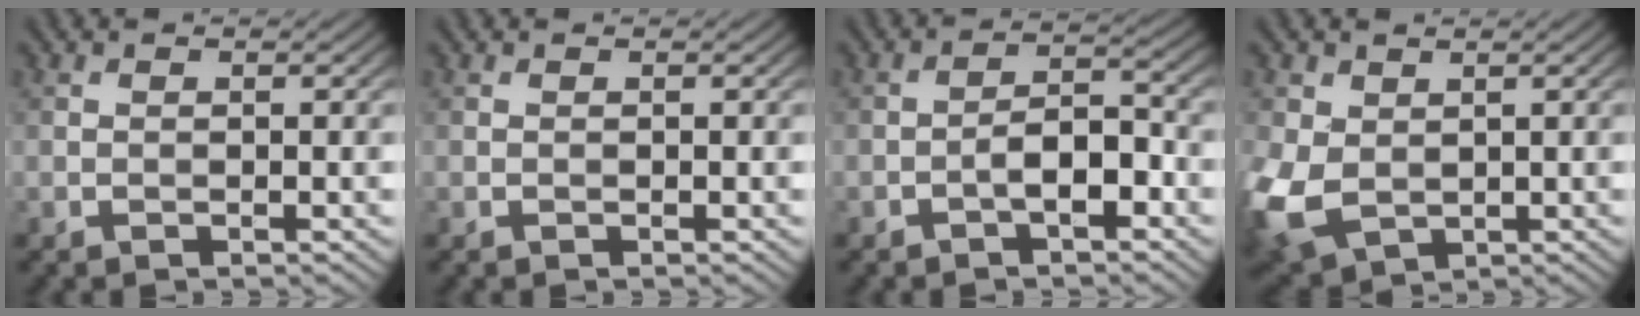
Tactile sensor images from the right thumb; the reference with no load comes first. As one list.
[{"total": 0.0}, {"total": 4.2, "force": [-2.0, 1.6, 3.3], "torque": [-0.052, 0.013, -0.040]}, {"total": 7.9, "force": [0.2, 6.0, 5.1], "torque": [-0.169, -0.017, 0.002]}]